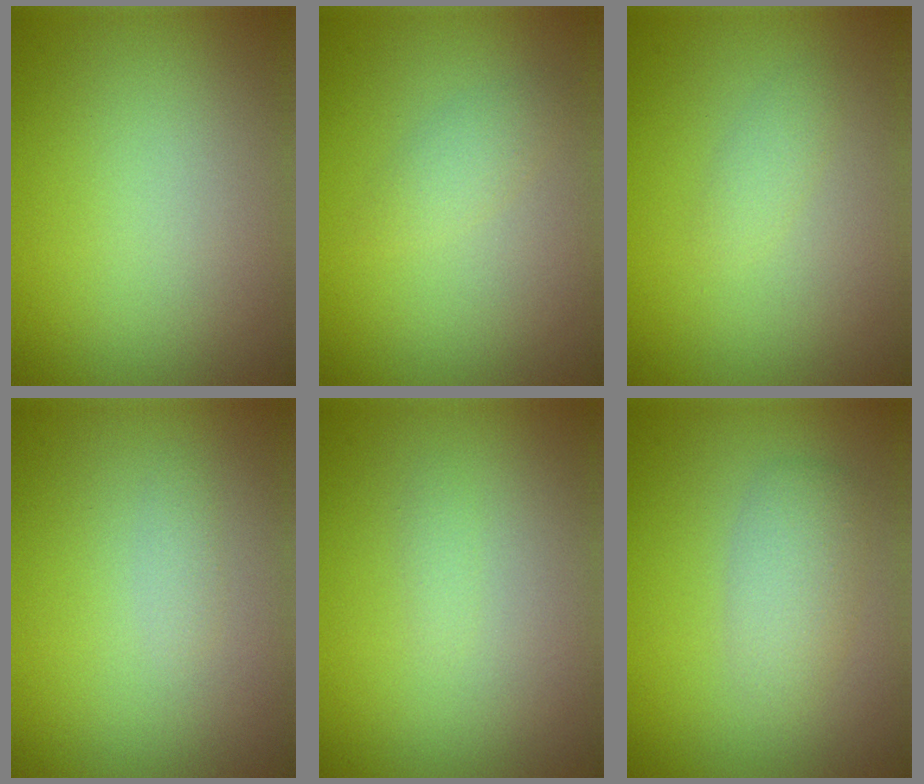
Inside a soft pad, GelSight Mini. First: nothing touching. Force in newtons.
{"total": 1.3, "press": 1.3, "slide": 0.0}
{"total": 1.0, "press": 1.0, "slide": 0.0}
{"total": 0.6, "press": 0.6, "slide": 0.0}
{"total": 0.6, "press": 0.6, "slide": 0.1}
{"total": 2.6, "press": 2.6, "slide": 0.3}